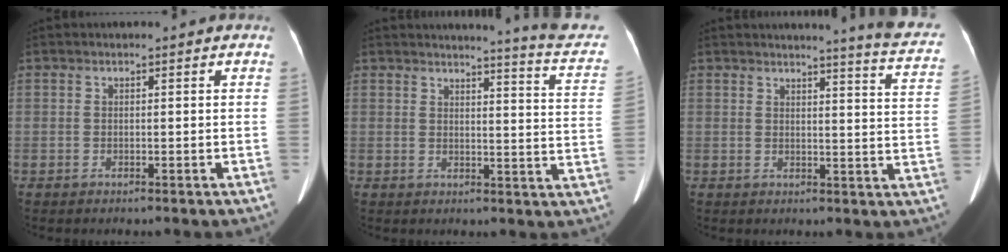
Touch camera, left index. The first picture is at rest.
{"total": 11.7, "force": [11.1, -0.8, 3.7], "torque": [-0.039, -0.074, 0.101]}
{"total": 10.2, "force": [9.6, -0.7, 3.6], "torque": [-0.036, -0.060, 0.086]}